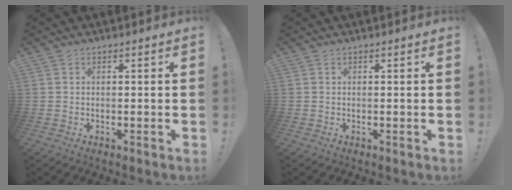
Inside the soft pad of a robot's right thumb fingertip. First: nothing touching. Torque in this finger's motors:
{"motor_torque": [0.00, 0.00, -0.01, 0.00, 0.01]}